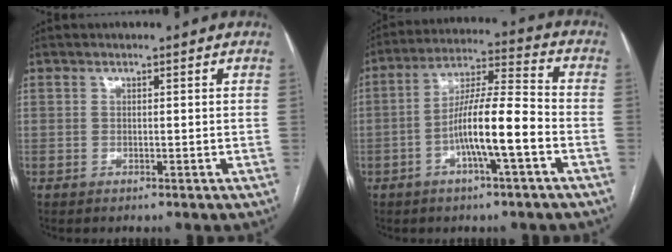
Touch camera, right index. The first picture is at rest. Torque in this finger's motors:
{"motor_torque": [1.54, -0.60, 1.04, 0.21]}